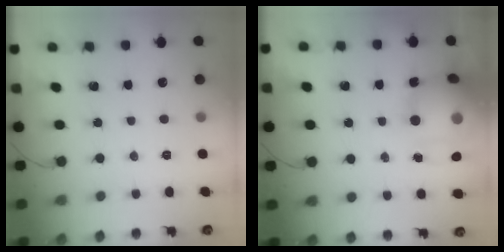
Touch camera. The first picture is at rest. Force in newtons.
{"total": 17.7, "press": 17.3, "slide": 3.8}